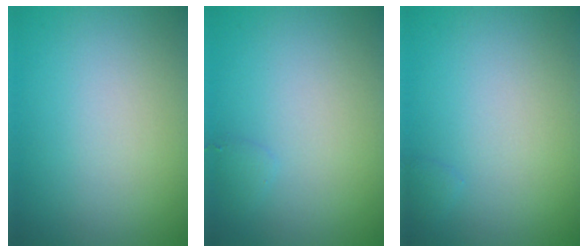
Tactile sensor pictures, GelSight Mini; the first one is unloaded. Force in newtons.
{"total": 0.6, "press": 0.6, "slide": 0.0}
{"total": 0.5, "press": 0.5, "slide": 0.0}